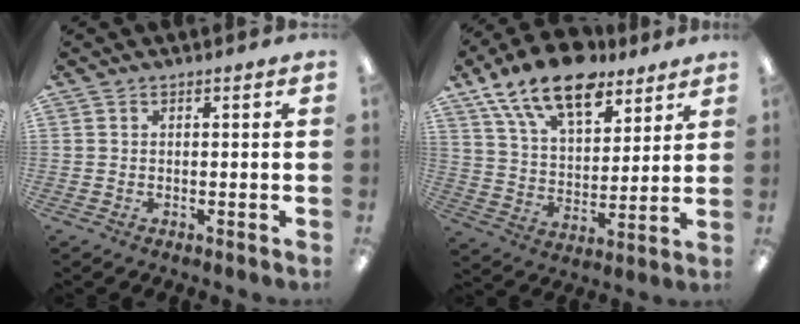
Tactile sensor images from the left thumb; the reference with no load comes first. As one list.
[{"total": 17.1, "force": [11.9, 8.1, 9.1], "torque": [-0.168, -0.057, 0.215]}]